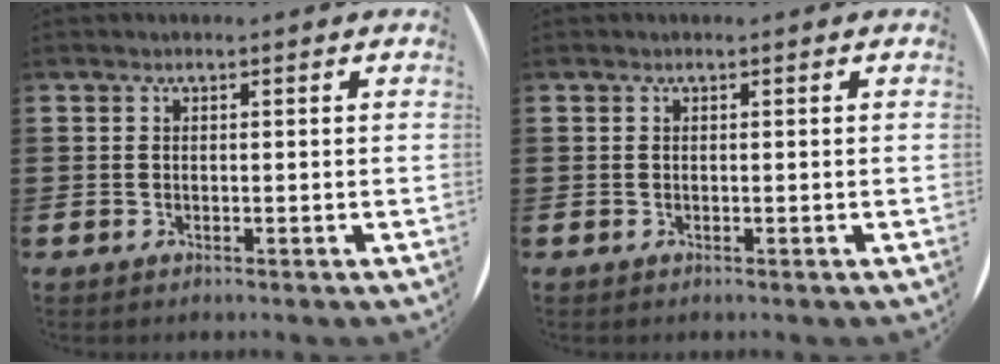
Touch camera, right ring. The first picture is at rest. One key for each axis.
{"total": 0.0}